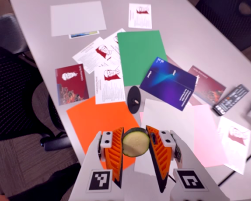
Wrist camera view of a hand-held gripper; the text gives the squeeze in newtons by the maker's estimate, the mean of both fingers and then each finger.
{"total": 15.4, "left": 16.7, "right": 14.0}